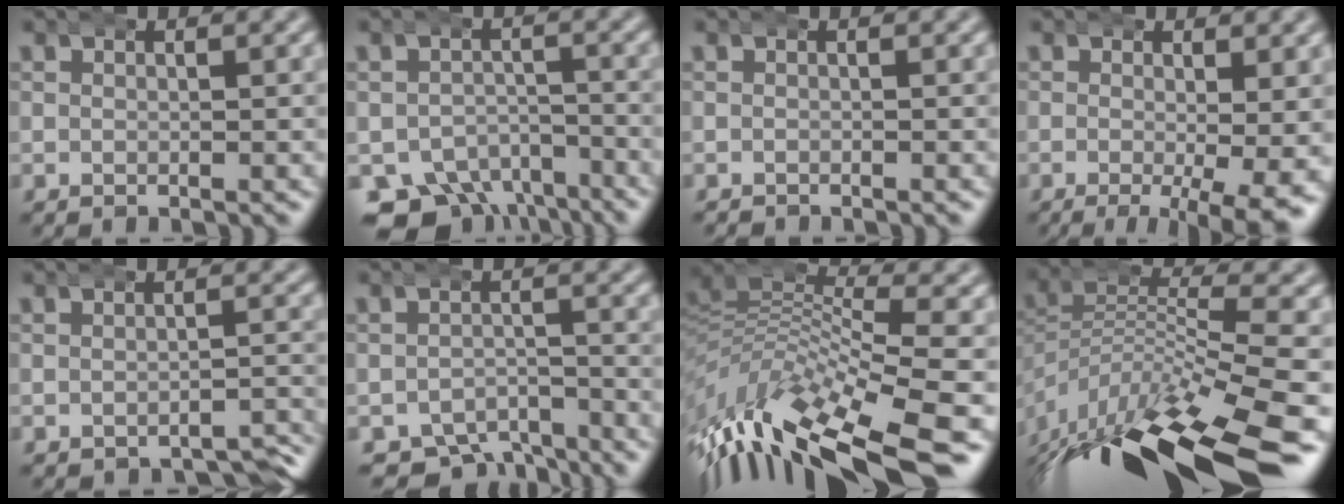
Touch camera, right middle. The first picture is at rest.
{"total": 9.1, "force": [-5.8, 6.2, 3.3], "torque": [-0.062, -0.047, -0.088]}
{"total": 0.6, "force": [-0.6, 0.0, -0.2], "torque": [-0.003, -0.007, -0.006]}
{"total": 7.6, "force": [-4.4, 2.0, 5.8], "torque": [-0.077, -0.026, -0.058]}
{"total": 3.1, "force": [-2.9, 1.0, 0.6], "torque": [-0.008, -0.006, -0.044]}
{"total": 6.3, "force": [-4.9, 3.4, 2.0], "torque": [-0.021, -0.023, -0.077]}
{"total": 11.9, "force": [-4.7, 6.5, 8.8], "torque": [-0.204, -0.048, -0.051]}
{"total": 14.5, "force": [-7.5, 6.4, 10.7], "torque": [-0.210, -0.056, -0.085]}